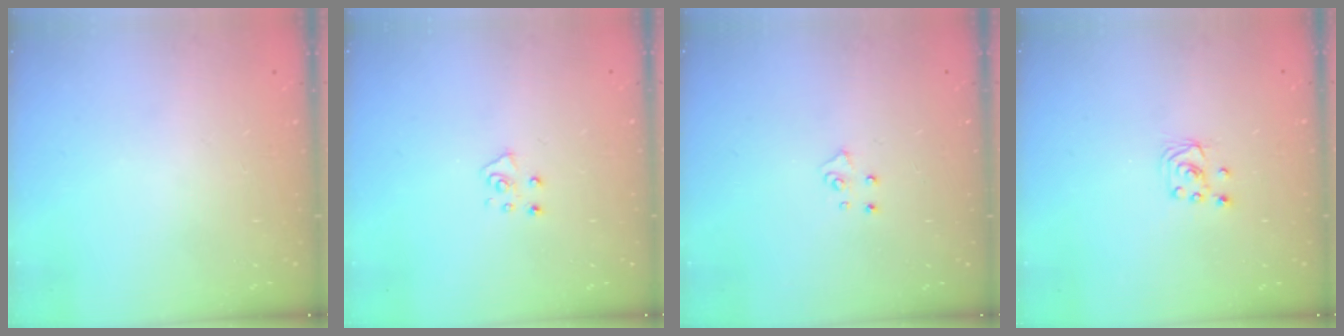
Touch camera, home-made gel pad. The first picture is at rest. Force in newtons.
{"total": 5.3, "press": 5.3, "slide": 0.5}
{"total": 5.1, "press": 5.1, "slide": 0.4}
{"total": 3.2, "press": 3.2, "slide": 0.2}